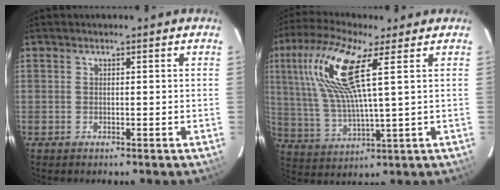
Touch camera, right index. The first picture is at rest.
{"total": 14.4, "force": [5.2, 2.9, 13.1], "torque": [-0.263, 0.011, 0.109]}